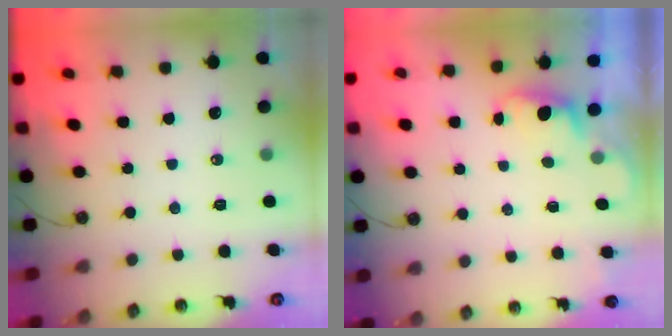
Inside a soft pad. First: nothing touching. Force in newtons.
{"total": 0.7, "press": 0.1, "slide": 0.7}